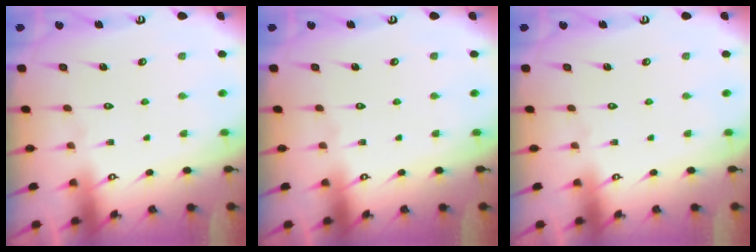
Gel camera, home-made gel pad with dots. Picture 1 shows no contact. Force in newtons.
{"total": 0.0}
{"total": 0.0}